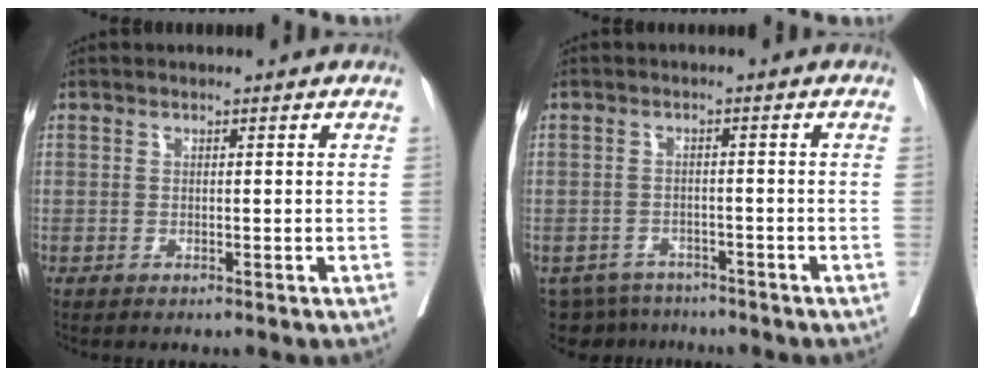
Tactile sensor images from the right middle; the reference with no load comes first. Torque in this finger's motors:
{"motor_torque": [0.02, -0.26, -0.02, 0.00]}